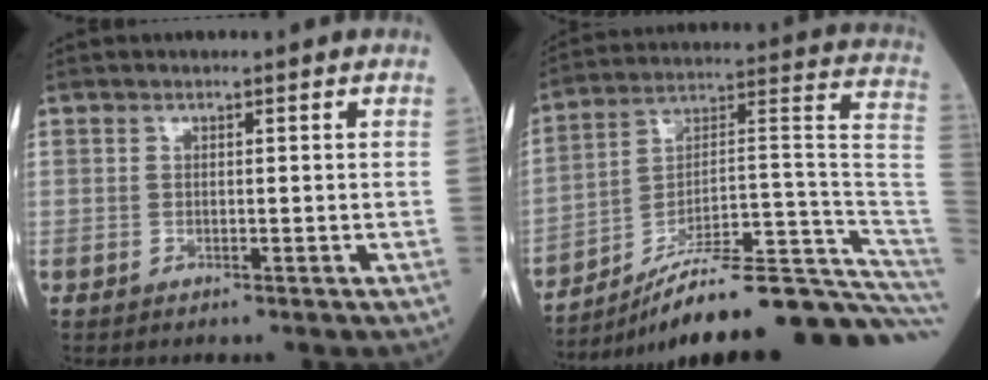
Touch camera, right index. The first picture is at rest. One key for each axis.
{"total": 27.1, "fx": -21.7, "fy": 0.7, "fz": 16.2, "tx": -0.126, "ty": 0.039, "tz": -0.321}